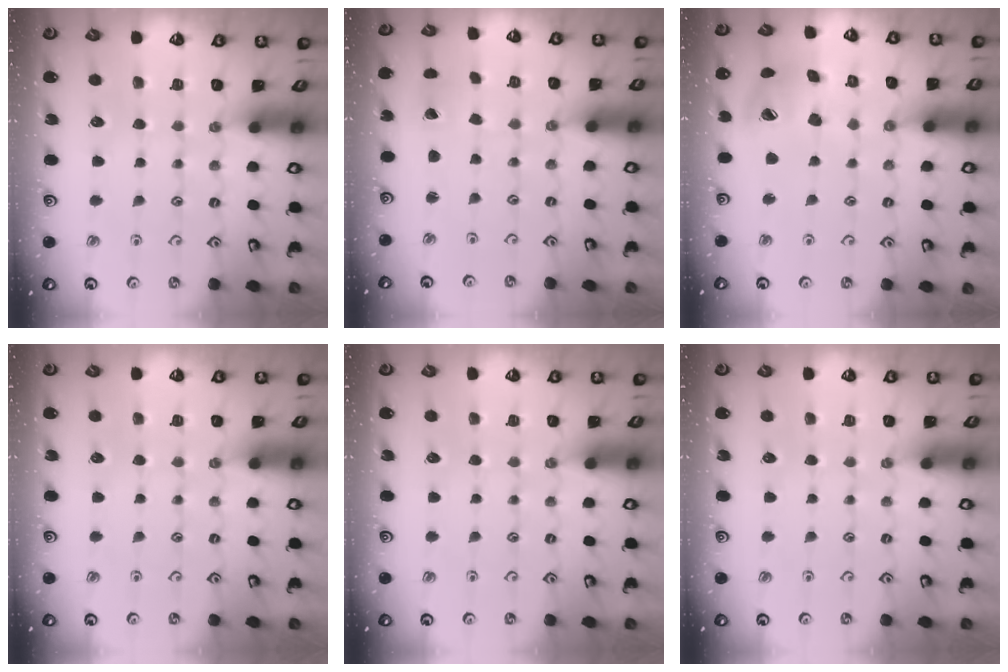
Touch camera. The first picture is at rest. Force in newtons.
{"total": 1.7, "press": 1.7, "slide": 0.1}
{"total": 14.2, "press": 14.0, "slide": 2.0}
{"total": 0.0}
{"total": 0.0}
{"total": 0.0}